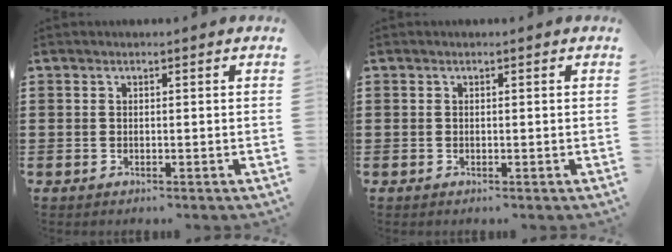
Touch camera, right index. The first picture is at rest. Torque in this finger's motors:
{"motor_torque": [-0.33, 0.52, 0.00, 0.00]}